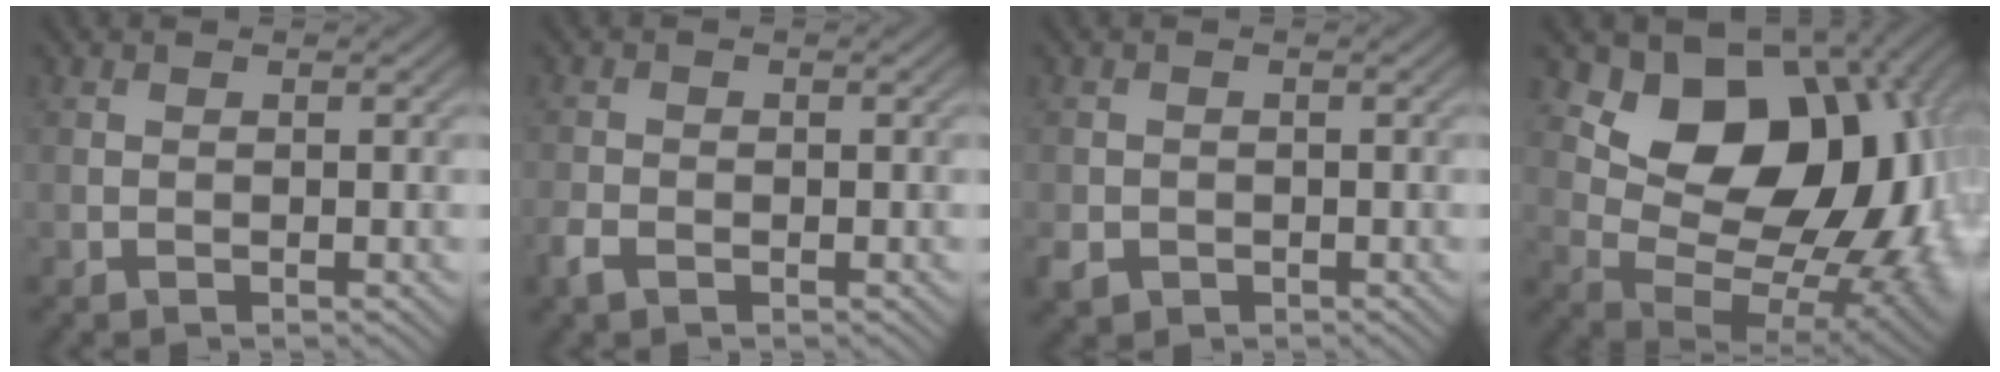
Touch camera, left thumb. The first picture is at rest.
{"total": 2.3, "force": [-1.3, 1.5, 1.3], "torque": [-0.034, -0.005, -0.031]}
{"total": 2.5, "force": [-1.0, 2.1, 0.9], "torque": [-0.026, -0.011, -0.024]}
{"total": 16.1, "force": [3.9, 10.8, 11.3], "torque": [-0.145, -0.008, 0.075]}